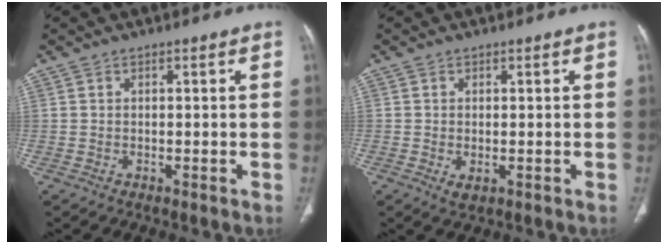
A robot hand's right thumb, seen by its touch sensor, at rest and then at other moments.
{"total": 1.9, "force": [-0.4, 1.0, 1.5], "torque": [-0.029, -0.004, -0.002]}